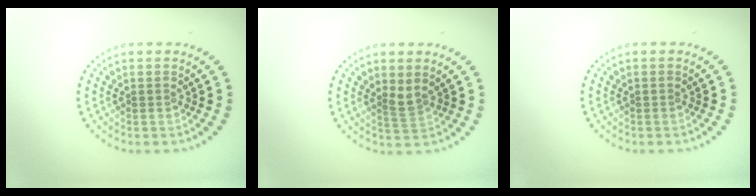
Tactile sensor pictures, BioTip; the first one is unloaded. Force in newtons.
{"total": 1.5, "press": 1.1, "slide": 1.0}
{"total": 0.0}